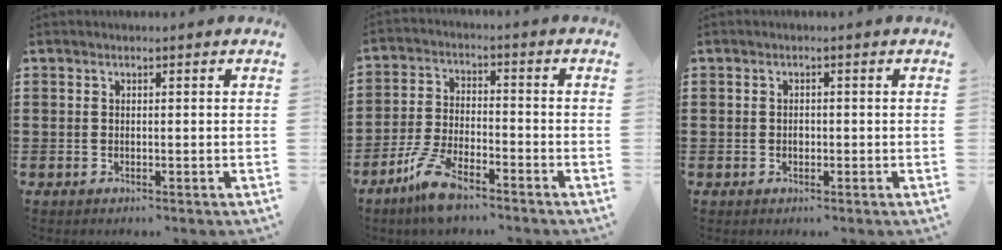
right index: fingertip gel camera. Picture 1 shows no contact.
{"total": 7.2, "force": [-5.4, 1.8, 4.5], "torque": [-0.112, -0.004, -0.106]}
{"total": 1.0, "force": [-0.2, 0.6, 0.8], "torque": [-0.017, 0.000, -0.003]}